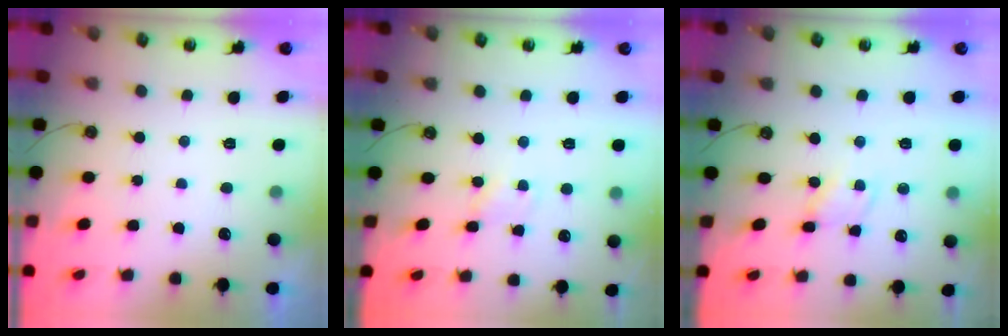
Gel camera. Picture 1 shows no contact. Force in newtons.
{"total": 1.1, "press": 1.1, "slide": 0.2}
{"total": 2.7, "press": 2.7, "slide": 0.2}